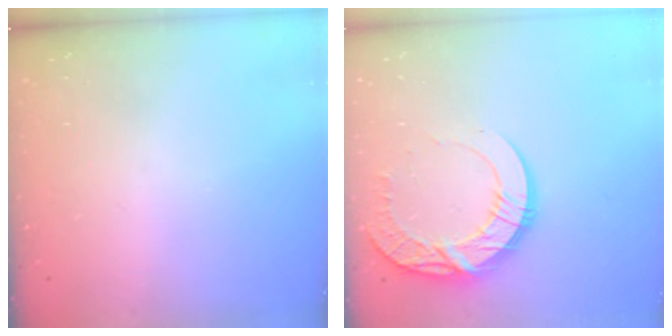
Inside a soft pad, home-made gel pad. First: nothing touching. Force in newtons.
{"total": 14.4, "press": 14.4, "slide": 1.4}